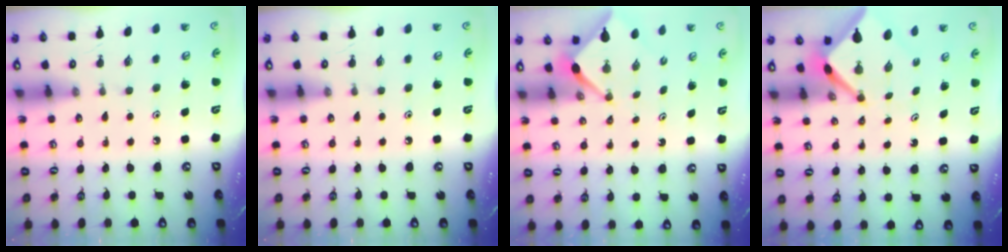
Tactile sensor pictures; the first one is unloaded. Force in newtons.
{"total": 0.0}
{"total": 2.5, "press": 2.5, "slide": 0.3}
{"total": 3.8, "press": 3.8, "slide": 0.2}